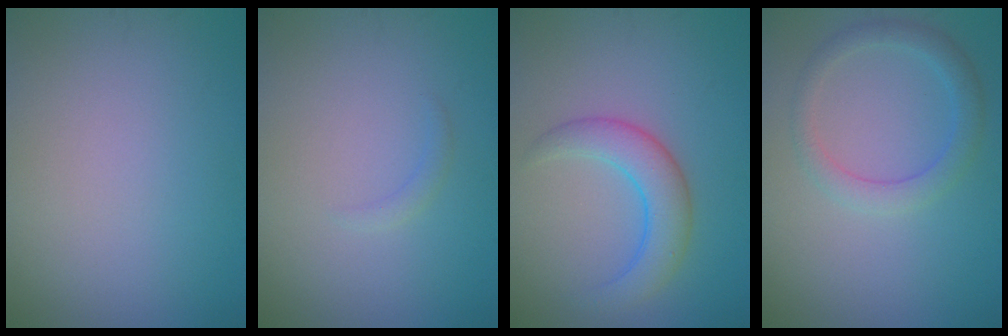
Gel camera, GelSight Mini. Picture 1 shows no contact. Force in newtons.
{"total": 0.7, "press": 0.7, "slide": 0.1}
{"total": 3.9, "press": 3.9, "slide": 0.2}
{"total": 2.7, "press": 2.6, "slide": 0.2}